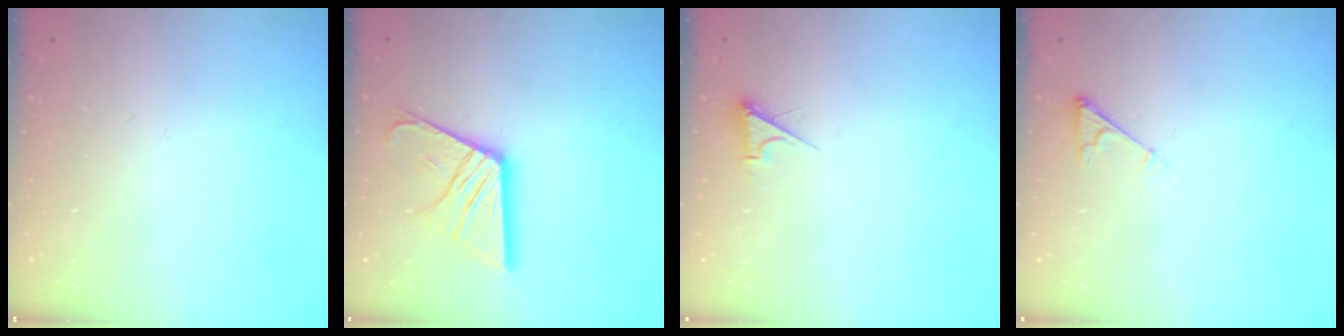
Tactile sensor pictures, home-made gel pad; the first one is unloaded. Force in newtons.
{"total": 15.3, "press": 15.2, "slide": 1.5}
{"total": 3.4, "press": 3.4, "slide": 0.4}
{"total": 3.0, "press": 3.0, "slide": 0.4}